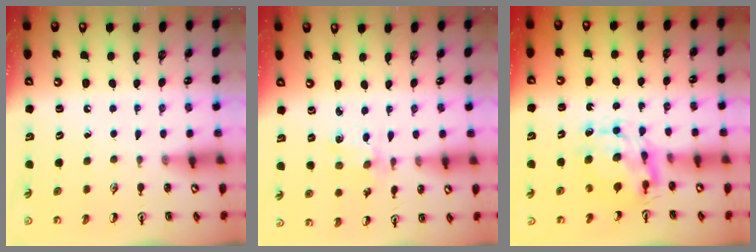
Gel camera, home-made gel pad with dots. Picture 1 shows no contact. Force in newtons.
{"total": 1.7, "press": 1.7, "slide": 0.3}
{"total": 7.7, "press": 7.7, "slide": 0.7}